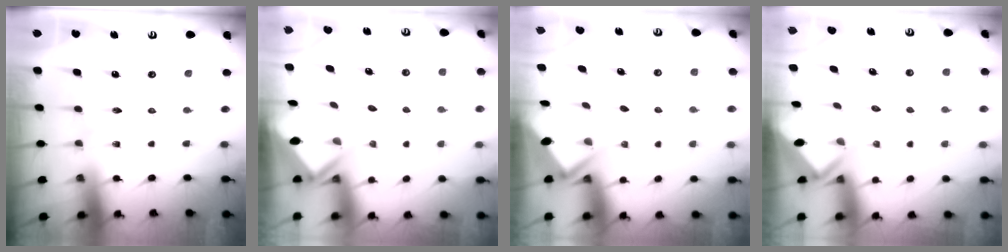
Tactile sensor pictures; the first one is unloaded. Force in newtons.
{"total": 2.6, "press": 2.6, "slide": 0.1}
{"total": 2.9, "press": 2.9, "slide": 0.4}
{"total": 2.4, "press": 2.4, "slide": 0.1}